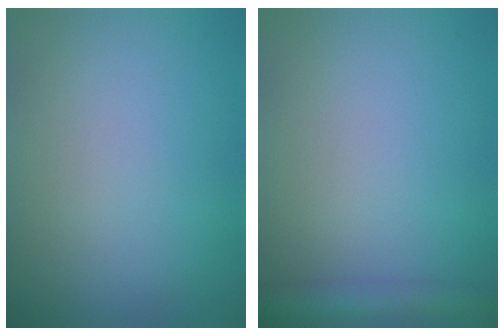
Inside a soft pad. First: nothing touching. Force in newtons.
{"total": 2.6, "press": 2.6, "slide": 0.1}